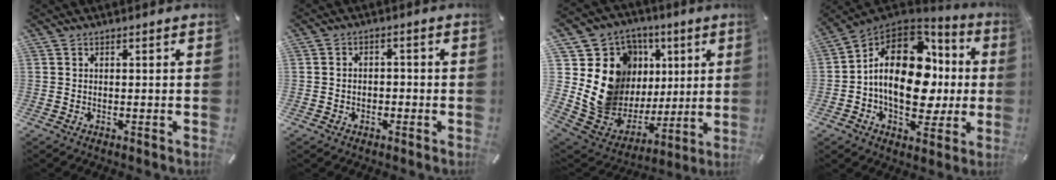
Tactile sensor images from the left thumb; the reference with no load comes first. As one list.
[{"total": 2.7, "force": [-1.2, 2.2, 1.1], "torque": [-0.023, 0.008, -0.026]}, {"total": 15.9, "force": [3.1, 14.9, 4.7], "torque": [-0.080, -0.052, 0.091]}, {"total": 21.0, "force": [0.9, 13.9, 15.7], "torque": [-0.274, -0.002, 0.020]}]